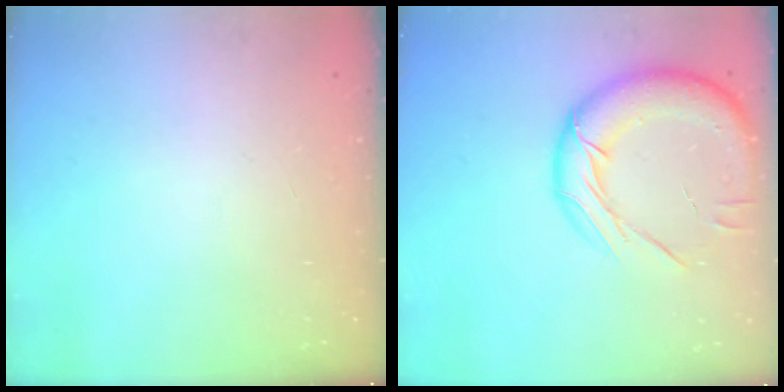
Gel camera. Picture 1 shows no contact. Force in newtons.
{"total": 18.6, "press": 18.2, "slide": 3.5}